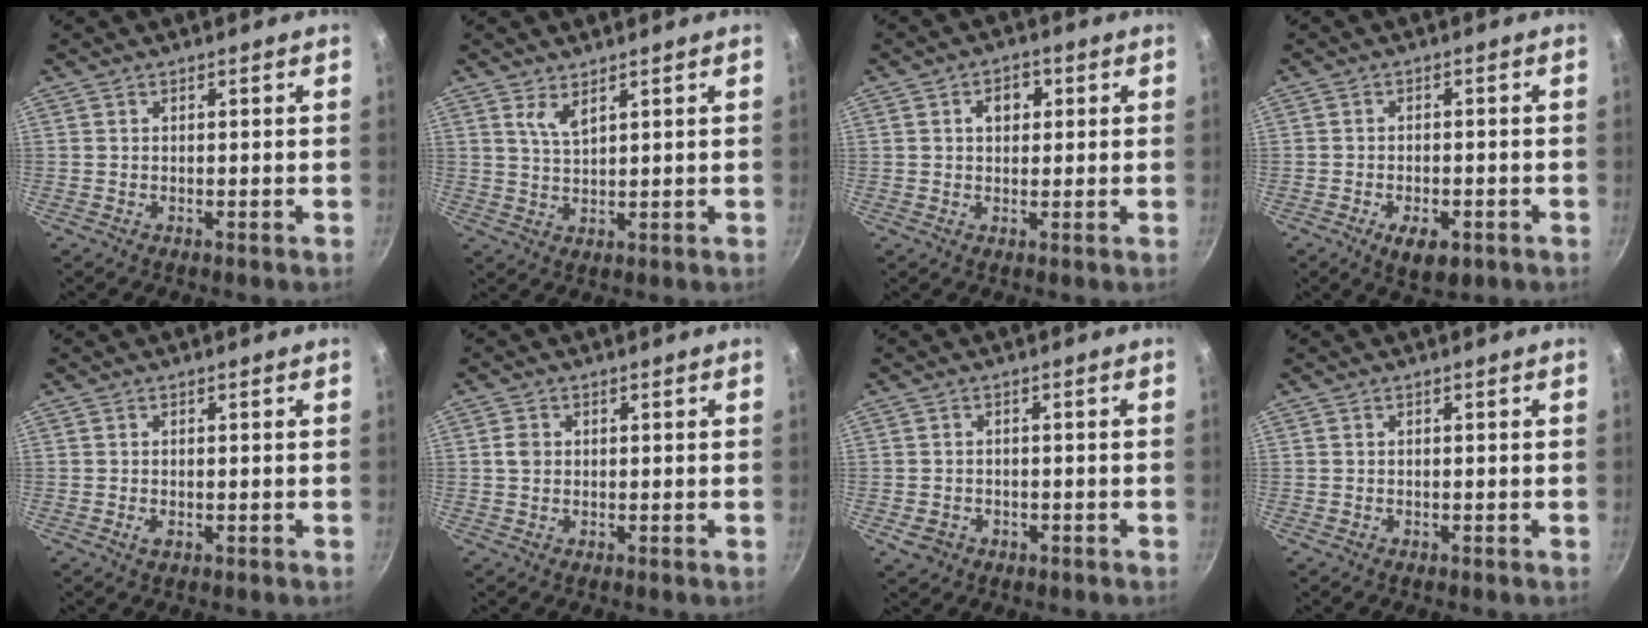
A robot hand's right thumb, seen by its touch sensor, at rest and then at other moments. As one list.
[{"total": 3.3, "force": [2.1, 1.2, 2.3], "torque": [-0.045, -0.022, 0.042]}, {"total": 4.2, "force": [1.0, 3.2, 2.5], "torque": [-0.013, 0.007, 0.012]}, {"total": 6.1, "force": [-2.8, 3.1, 4.5], "torque": [-0.064, 0.010, -0.036]}, {"total": 1.5, "force": [-0.4, 0.8, 1.2], "torque": [-0.022, -0.002, -0.006]}, {"total": 2.2, "force": [0.2, 1.9, 1.2], "torque": [-0.016, 0.005, 0.002]}, {"total": 3.9, "force": [-1.4, 3.2, 1.8], "torque": [-0.032, 0.013, -0.012]}, {"total": 0.0}]